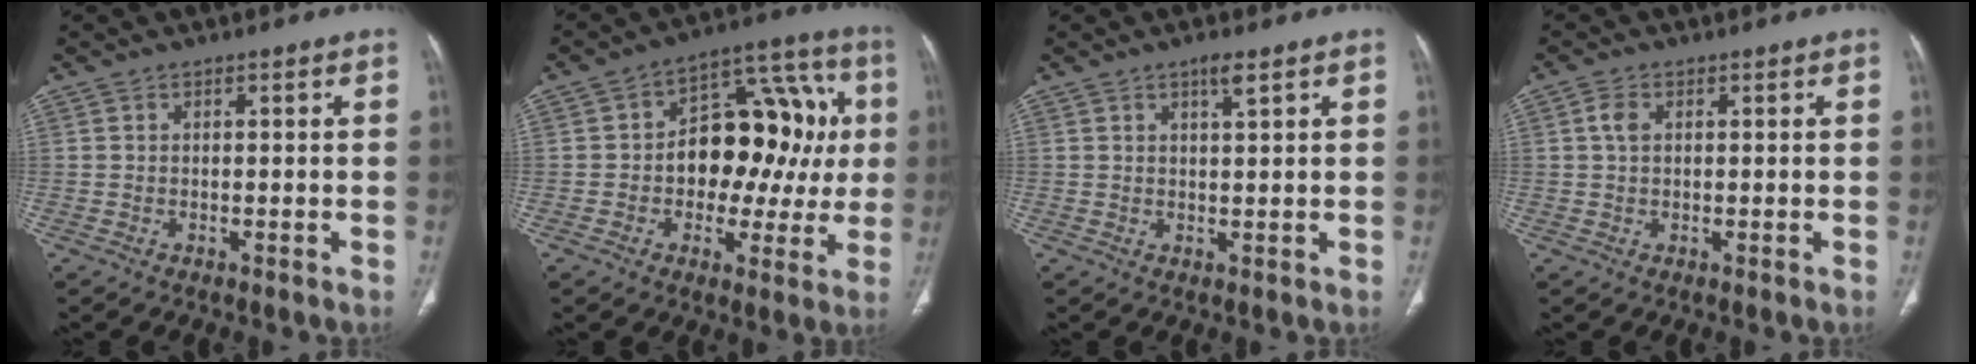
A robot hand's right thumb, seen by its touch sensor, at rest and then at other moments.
{"total": 18.8, "force": [0.5, 12.0, 14.5], "torque": [-0.141, 0.044, 0.007]}
{"total": 2.5, "force": [1.5, 0.3, 1.9], "torque": [-0.034, -0.011, 0.026]}
{"total": 2.2, "force": [0.5, 1.4, 1.6], "torque": [-0.032, 0.005, 0.009]}